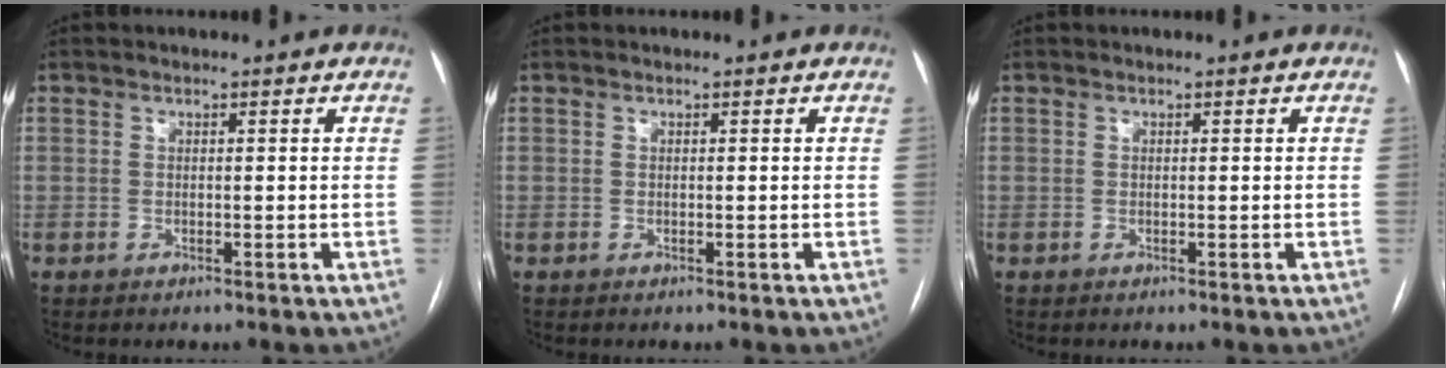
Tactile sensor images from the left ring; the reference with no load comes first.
{"total": 0.0}
{"total": 0.0}